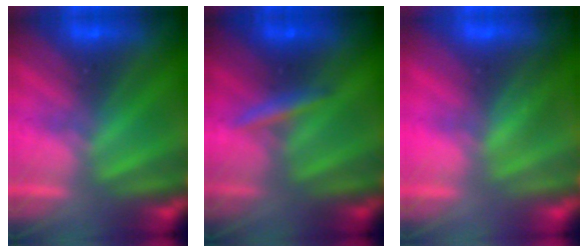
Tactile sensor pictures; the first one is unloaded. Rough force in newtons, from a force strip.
{"total": 2.6}
{"total": 3.0}